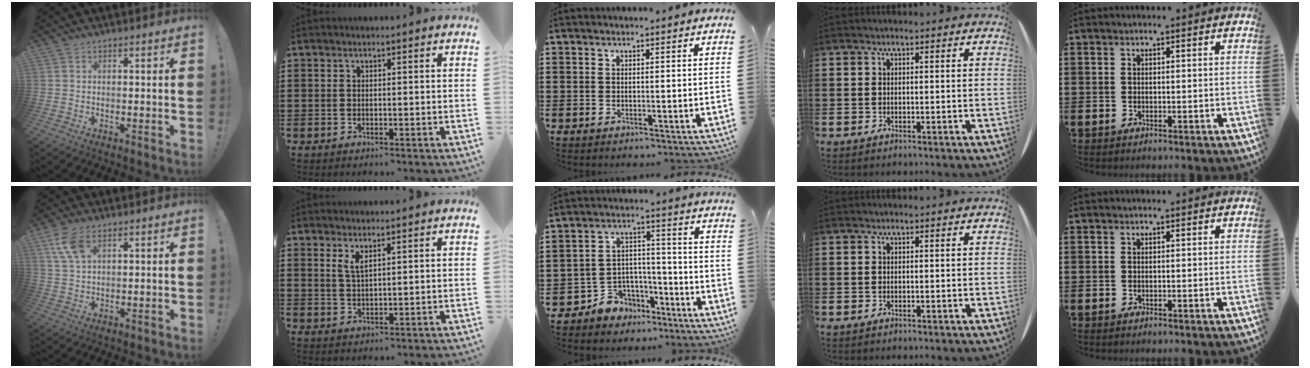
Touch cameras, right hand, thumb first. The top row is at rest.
{"thumb": {"total": 7.5, "force": [3.8, 3.5, 5.4], "torque": [-0.106, -0.010, 0.073]}, "index": {"total": 2.3, "force": [1.4, 0.7, 1.7], "torque": [-0.036, 0.002, 0.025]}, "middle": {"total": 5.3, "force": [-4.6, 2.7, 0.2], "torque": [-0.020, 0.009, -0.094]}}